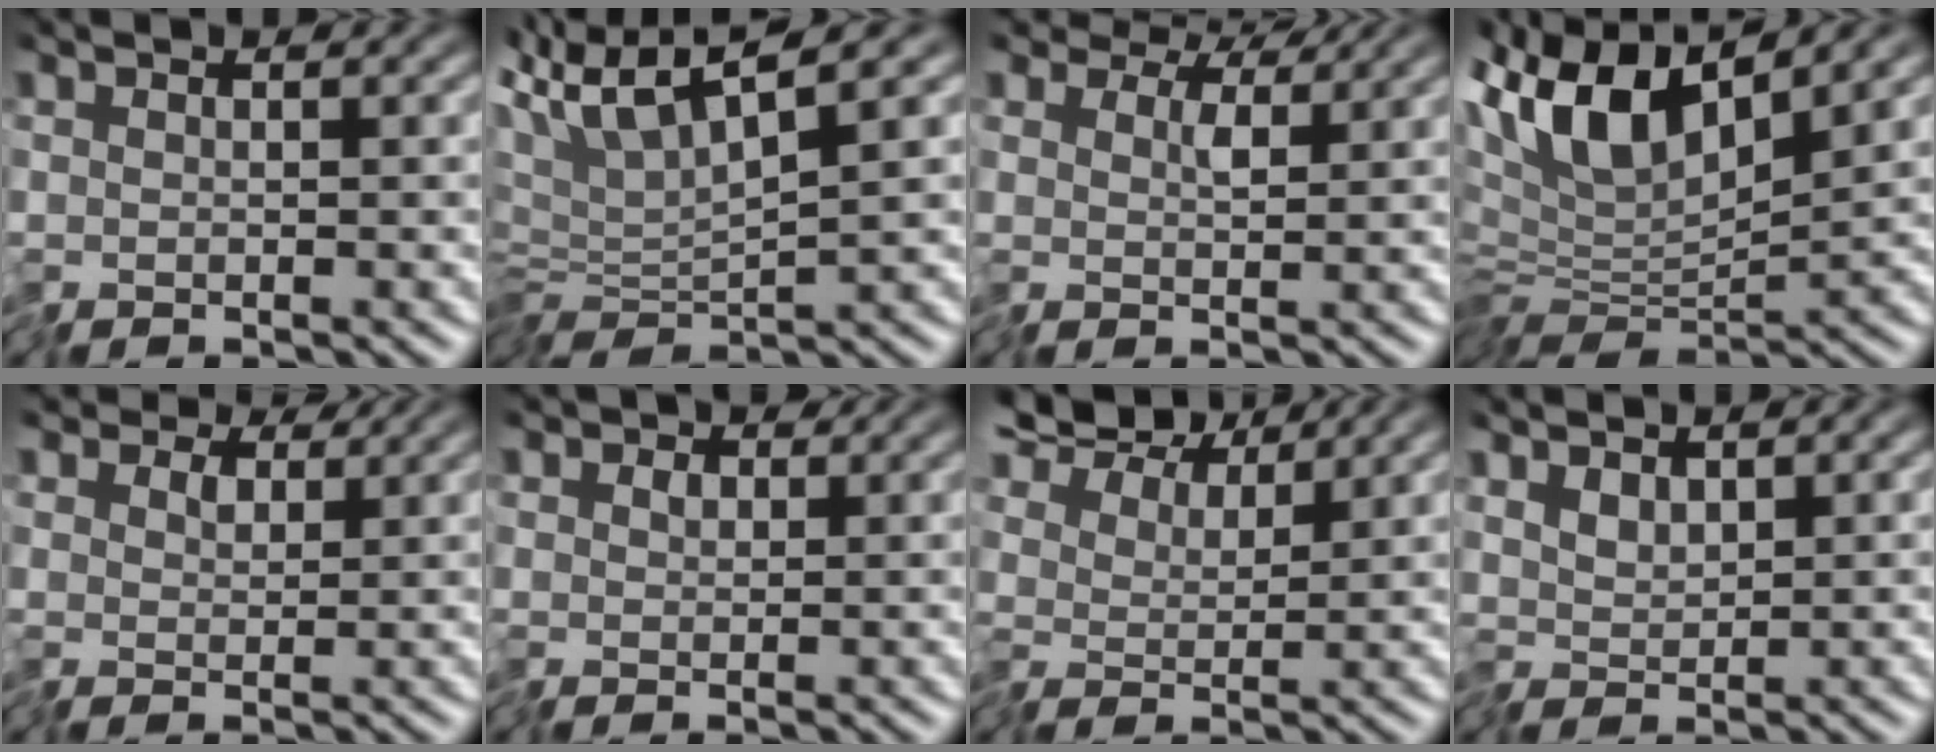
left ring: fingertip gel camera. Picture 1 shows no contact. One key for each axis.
{"total": 5.0, "fx": 1.8, "fy": 1.0, "fz": 4.6, "tx": -0.098, "ty": 0.007, "tz": 0.030}
{"total": 4.7, "fx": 3.6, "fy": 2.2, "fz": 2.1, "tx": -0.048, "ty": 0.009, "tz": 0.049}
{"total": 7.7, "fx": 2.9, "fy": 3.5, "fz": 6.2, "tx": -0.123, "ty": 0.009, "tz": 0.047}
{"total": 3.1, "fx": 2.4, "fy": 1.8, "fz": 1.0, "tx": -0.028, "ty": 0.005, "tz": 0.030}
{"total": 1.3, "fx": 0.8, "fy": 1.0, "fz": 0.4, "tx": -0.013, "ty": 0.002, "tz": 0.009}
{"total": 7.4, "fx": 6.1, "fy": 2.9, "fz": 3.0, "tx": -0.076, "ty": 0.021, "tz": 0.091}
{"total": 1.3, "fx": 1.0, "fy": 0.3, "fz": 0.8, "tx": -0.019, "ty": 0.002, "tz": 0.020}